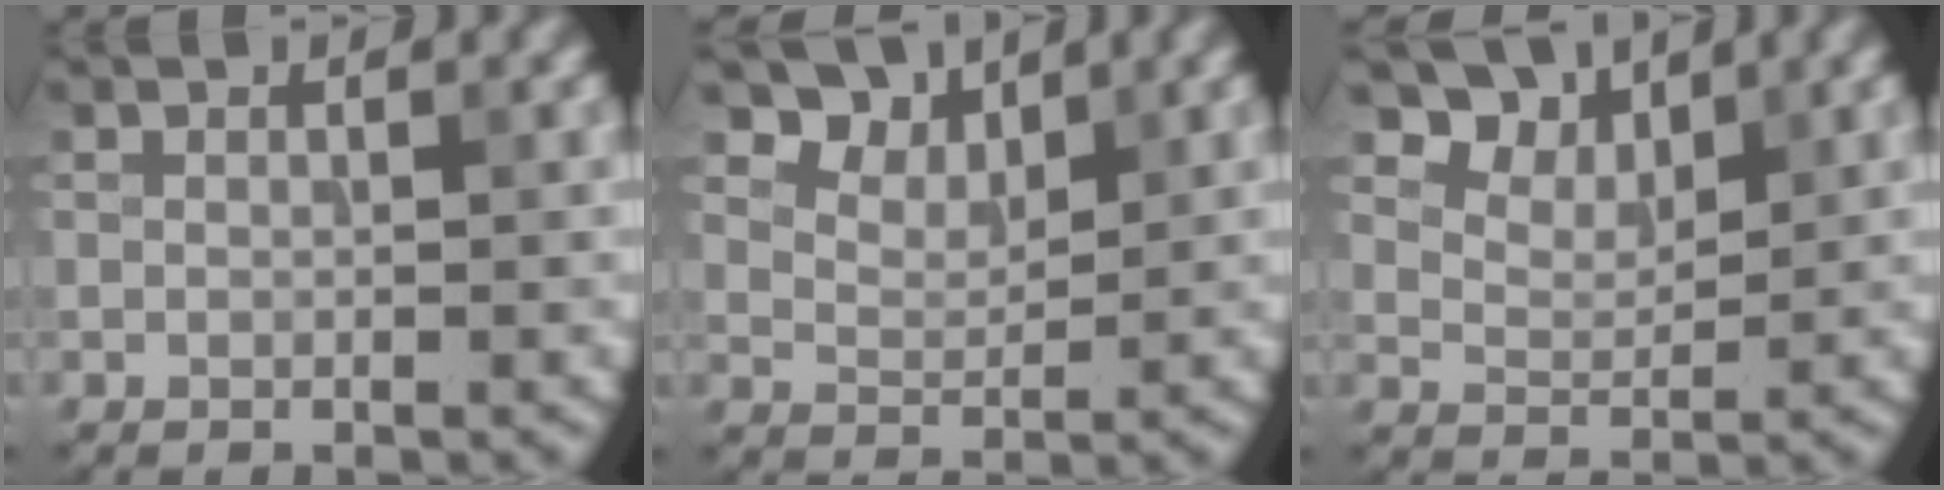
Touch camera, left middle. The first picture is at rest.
{"total": 3.5, "force": [2.8, 1.6, 1.2], "torque": [-0.030, -0.001, 0.053]}
{"total": 4.0, "force": [3.1, 2.0, 1.5], "torque": [-0.037, -0.001, 0.059]}